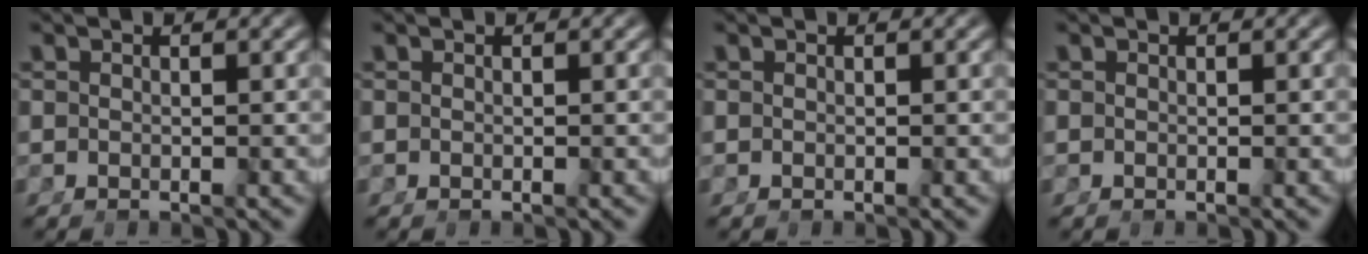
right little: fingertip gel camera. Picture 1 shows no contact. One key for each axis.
{"total": 0.0}
{"total": 0.0}
{"total": 0.0}